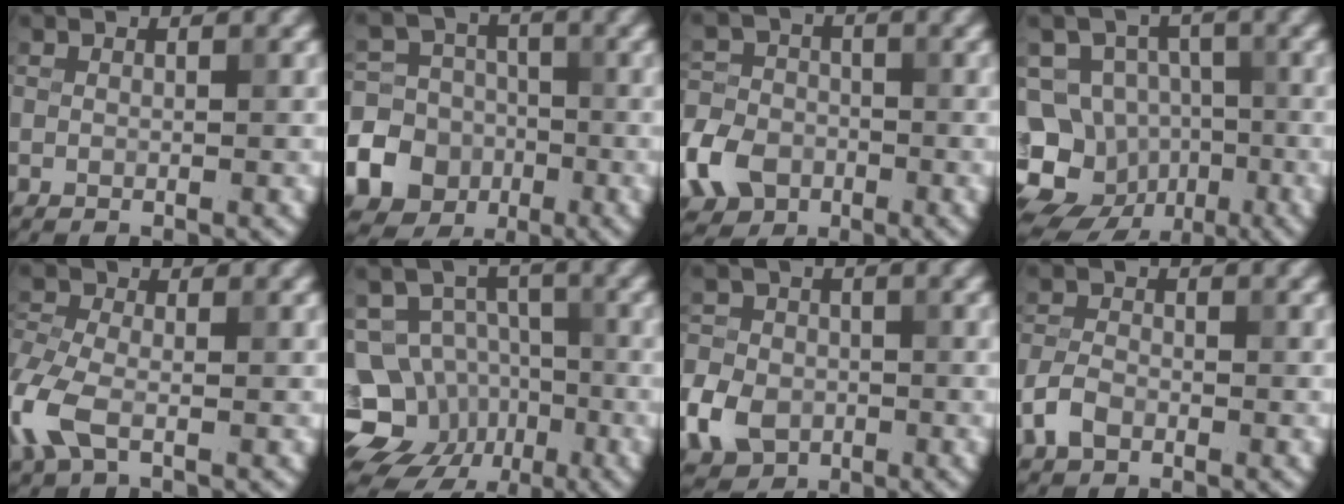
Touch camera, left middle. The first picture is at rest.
{"total": 17.2, "force": [-6.1, 15.8, 3.0], "torque": [-0.097, -0.037, -0.115]}
{"total": 6.1, "force": [-2.7, 4.8, 2.7], "torque": [-0.065, -0.004, -0.062]}
{"total": 13.0, "force": [-6.4, 10.7, 3.7], "torque": [-0.073, -0.009, -0.098]}
{"total": 5.0, "force": [-1.8, 2.8, 3.7], "torque": [-0.104, -0.001, -0.052]}
{"total": 12.3, "force": [-5.4, 10.3, 4.0], "torque": [-0.059, -0.013, -0.100]}
{"total": 5.9, "force": [-2.2, 4.7, 2.7], "torque": [-0.056, -0.006, -0.056]}
{"total": 2.7, "force": [-1.4, 1.7, 1.5], "torque": [-0.029, 0.003, -0.036]}